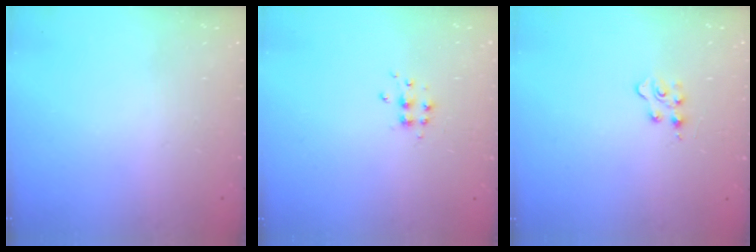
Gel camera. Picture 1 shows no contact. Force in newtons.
{"total": 5.4, "press": 5.4, "slide": 0.5}
{"total": 3.2, "press": 3.2, "slide": 0.5}